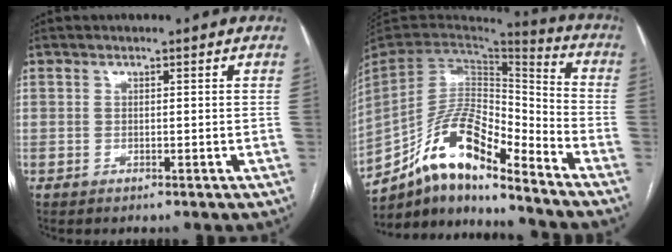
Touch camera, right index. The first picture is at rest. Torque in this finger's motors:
{"motor_torque": [1.06, -1.08, 0.90, 0.17]}